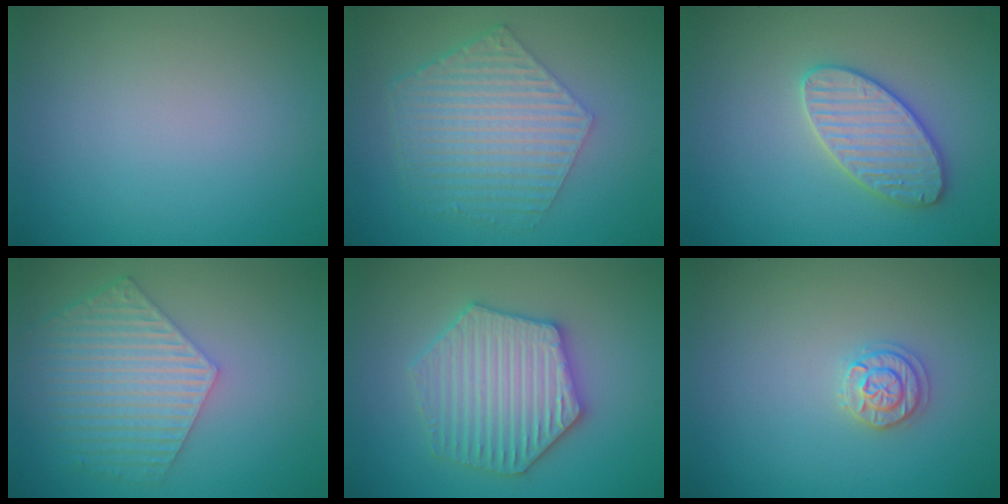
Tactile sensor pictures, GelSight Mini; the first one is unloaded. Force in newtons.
{"total": 6.0, "press": 4.3, "slide": 4.2}
{"total": 3.6, "press": 3.6, "slide": 0.1}
{"total": 6.1, "press": 4.7, "slide": 3.9}
{"total": 6.2, "press": 6.1, "slide": 1.1}
{"total": 1.8, "press": 1.8, "slide": 0.1}